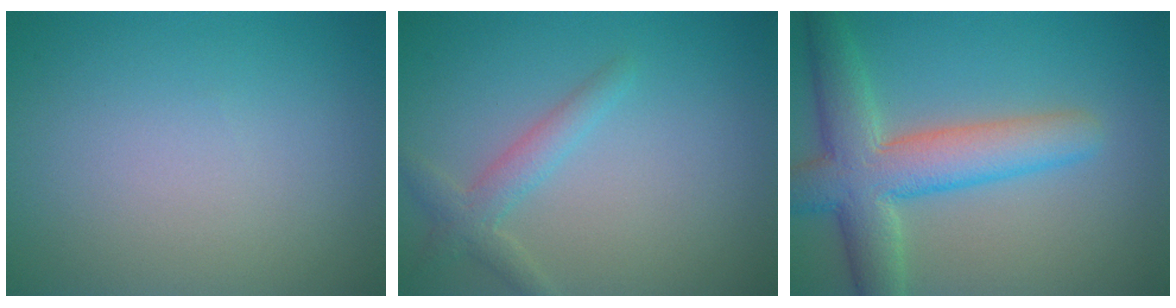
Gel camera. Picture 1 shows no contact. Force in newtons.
{"total": 2.3, "press": 2.3, "slide": 0.0}
{"total": 7.3, "press": 7.3, "slide": 0.2}